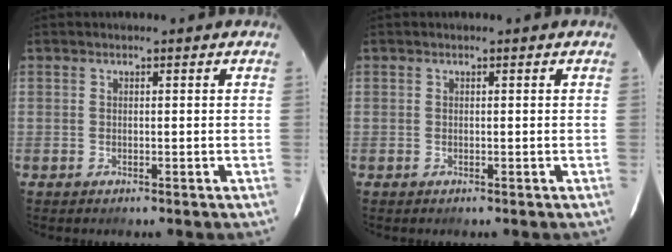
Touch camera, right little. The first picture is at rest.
{"total": 0.0}